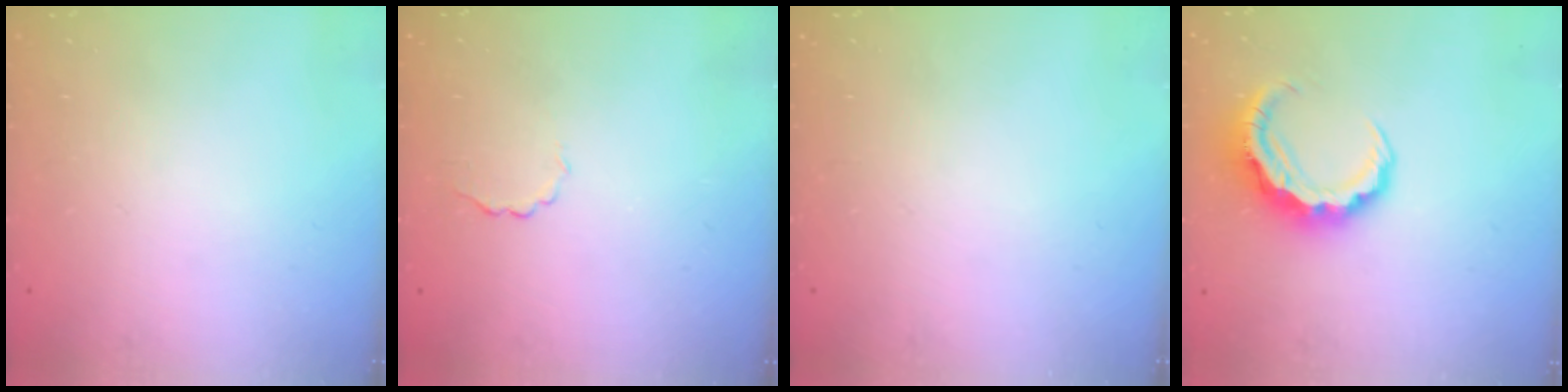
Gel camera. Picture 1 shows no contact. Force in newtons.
{"total": 2.2, "press": 2.1, "slide": 0.6}
{"total": 0.0}
{"total": 8.2, "press": 8.1, "slide": 1.4}